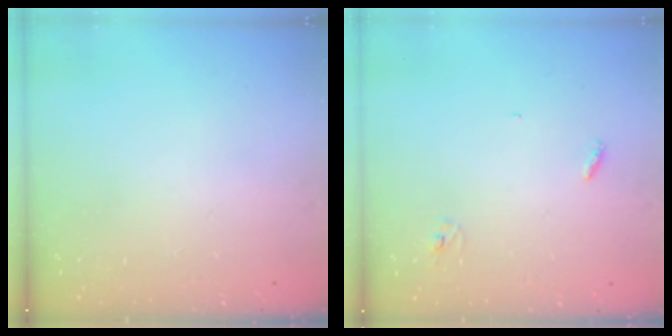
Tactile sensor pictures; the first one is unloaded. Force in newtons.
{"total": 2.8, "press": 2.8, "slide": 0.3}